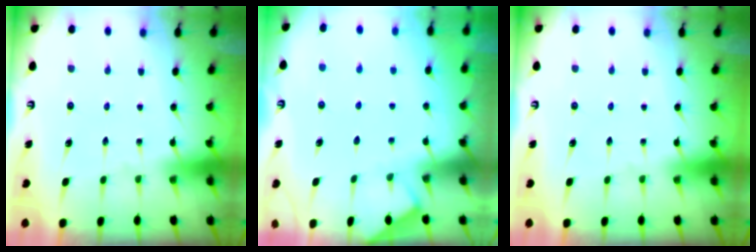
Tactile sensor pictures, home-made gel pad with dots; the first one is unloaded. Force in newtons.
{"total": 3.0, "press": 2.9, "slide": 0.5}
{"total": 0.0}